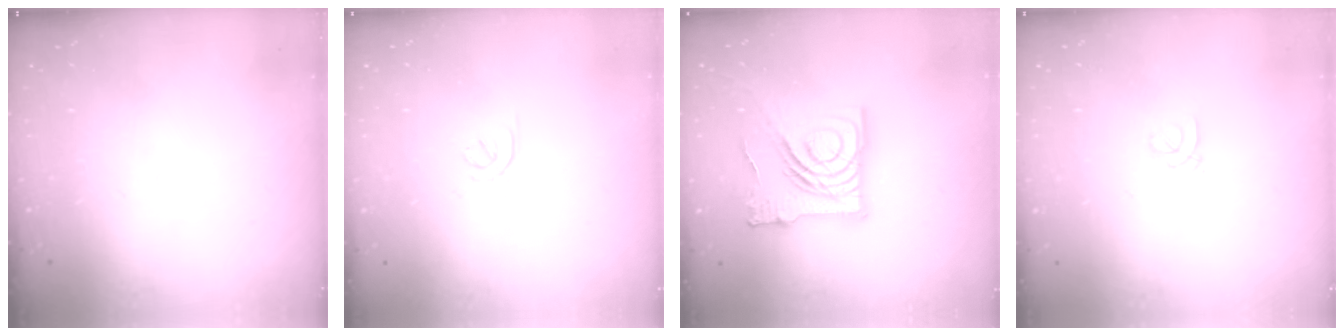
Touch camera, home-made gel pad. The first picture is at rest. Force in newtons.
{"total": 1.7, "press": 1.6, "slide": 0.5}
{"total": 22.2, "press": 22.1, "slide": 2.7}
{"total": 1.0, "press": 1.0, "slide": 0.1}